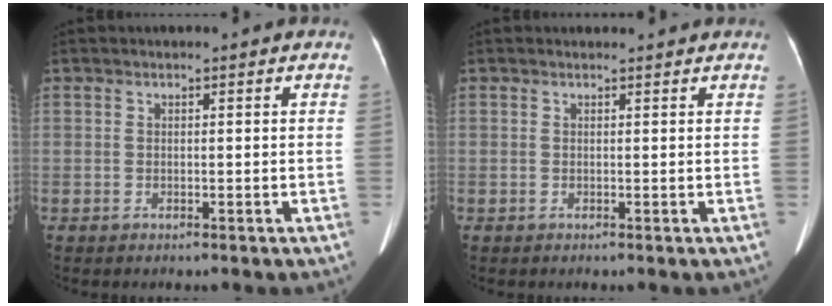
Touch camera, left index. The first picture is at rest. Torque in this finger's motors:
{"motor_torque": [0.08, 0.12, -0.26, -0.19]}